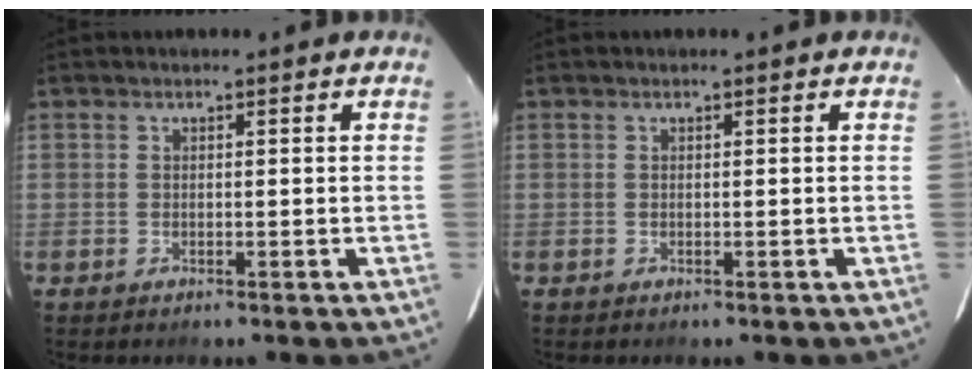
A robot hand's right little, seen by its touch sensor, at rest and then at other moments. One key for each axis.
{"total": 0.0}